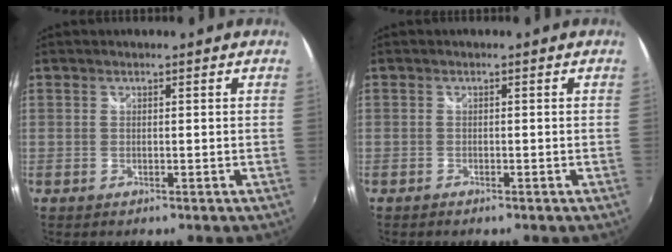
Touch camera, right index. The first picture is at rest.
{"total": 0.8, "force": [-0.7, 0.3, 0.2], "torque": [-0.008, -0.003, -0.015]}